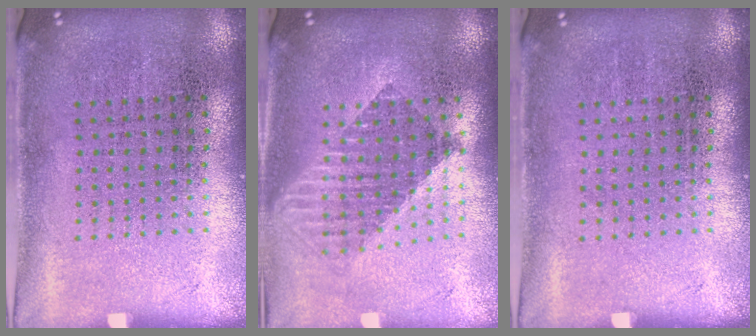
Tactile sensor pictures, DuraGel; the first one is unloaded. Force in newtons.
{"total": 1.6, "press": 1.4, "slide": 0.9}
{"total": 0.0}